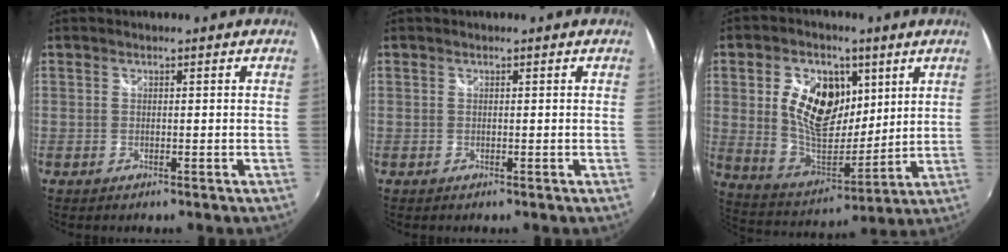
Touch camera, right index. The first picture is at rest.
{"total": 0.0}
{"total": 15.6, "force": [4.6, 9.3, 11.7], "torque": [-0.221, 0.003, 0.091]}